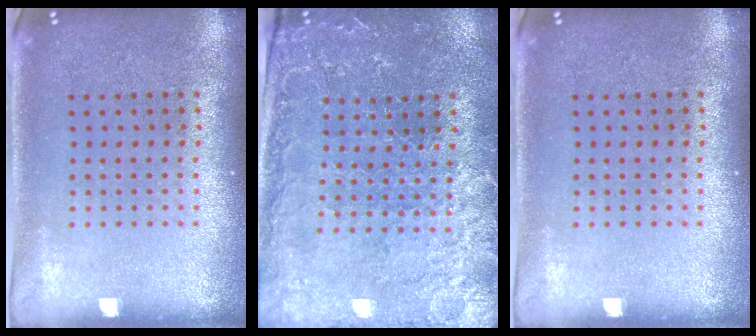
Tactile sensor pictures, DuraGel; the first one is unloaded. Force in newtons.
{"total": 1.2, "press": 1.2, "slide": 0.4}
{"total": 0.0}